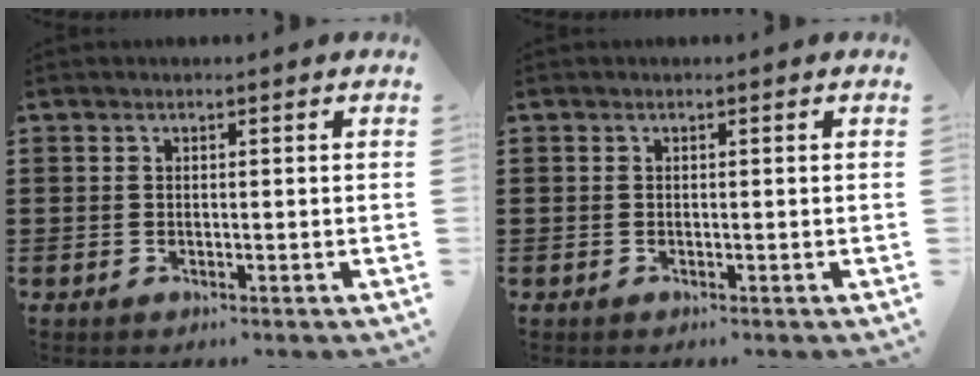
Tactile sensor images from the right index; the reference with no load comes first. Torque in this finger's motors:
{"motor_torque": [0.05, -0.03, 0.00, -0.01]}